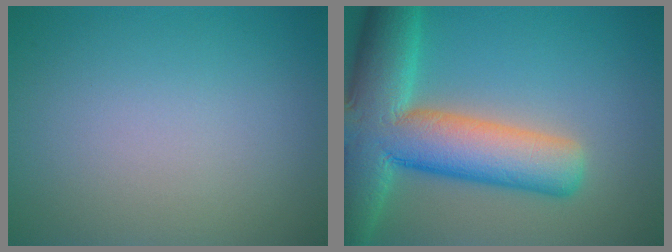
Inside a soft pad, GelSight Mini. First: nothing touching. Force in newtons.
{"total": 12.1, "press": 12.1, "slide": 0.9}